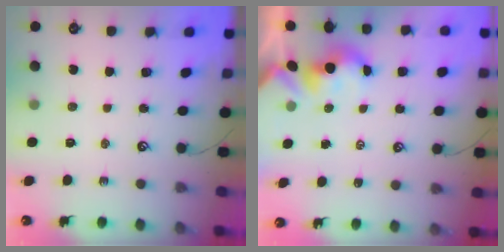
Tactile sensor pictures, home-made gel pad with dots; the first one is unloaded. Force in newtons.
{"total": 1.6, "press": 1.6, "slide": 0.1}